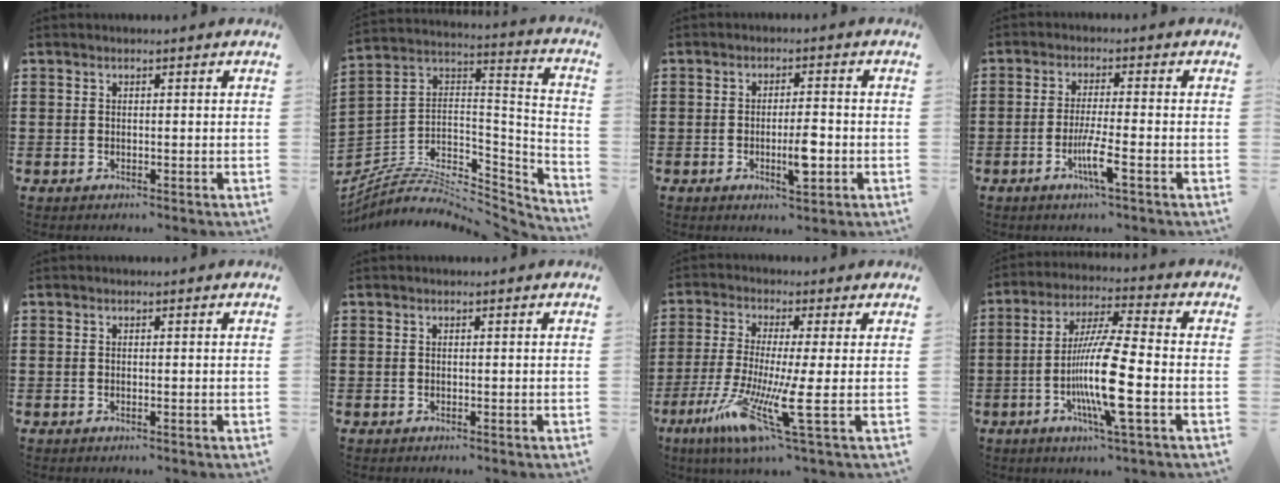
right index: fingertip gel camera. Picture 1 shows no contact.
{"total": 7.7, "force": [-5.9, 3.3, 3.6], "torque": [-0.071, -0.004, -0.112]}
{"total": 5.3, "force": [-1.5, 1.3, 5.0], "torque": [-0.088, -0.002, -0.025]}
{"total": 5.1, "force": [-2.2, 0.2, 4.6], "torque": [-0.091, -0.014, -0.042]}
{"total": 0.0}
{"total": 0.0}
{"total": 11.8, "force": [-4.5, -0.1, 10.9], "torque": [-0.229, -0.028, -0.085]}
{"total": 12.5, "force": [-3.4, 1.4, 12.0], "torque": [-0.239, -0.014, -0.069]}